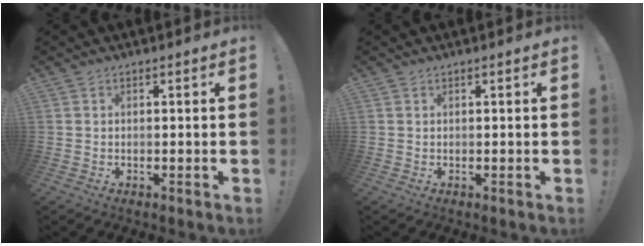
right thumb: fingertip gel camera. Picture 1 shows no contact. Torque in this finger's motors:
{"motor_torque": [-0.09, 0.09, -0.11, 0.06, 0.00]}